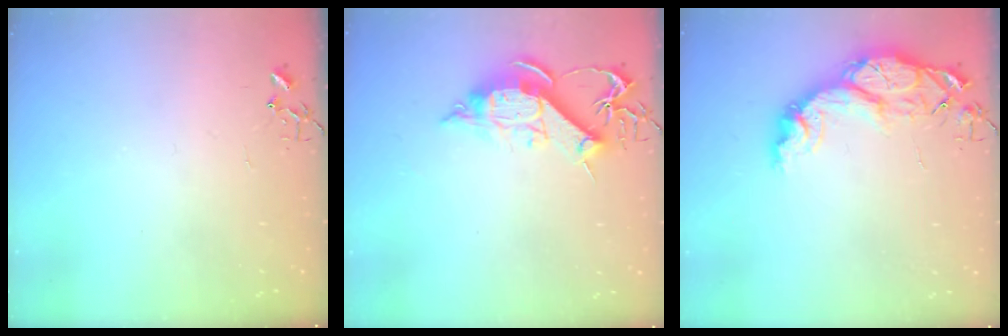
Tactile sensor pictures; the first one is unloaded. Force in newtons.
{"total": 12.0, "press": 12.0, "slide": 1.3}
{"total": 13.9, "press": 13.9, "slide": 1.4}